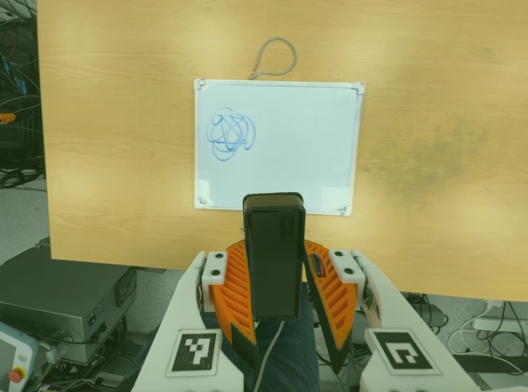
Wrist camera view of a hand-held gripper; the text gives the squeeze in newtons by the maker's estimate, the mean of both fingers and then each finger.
{"total": 5.3, "left": 5.0, "right": 5.7}